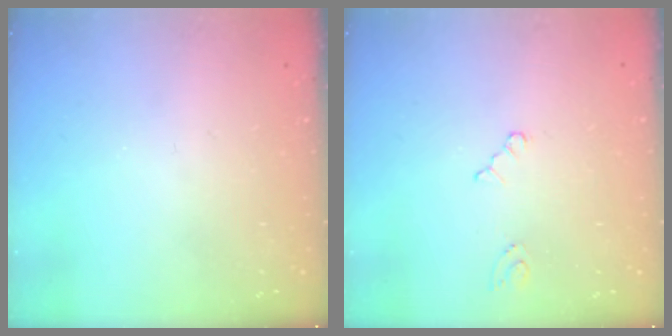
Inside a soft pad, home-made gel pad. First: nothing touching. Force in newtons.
{"total": 3.6, "press": 3.6, "slide": 0.4}